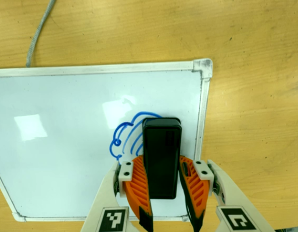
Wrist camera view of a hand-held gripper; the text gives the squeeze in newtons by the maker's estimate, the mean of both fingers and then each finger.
{"total": 9.7, "left": 8.7, "right": 10.8}